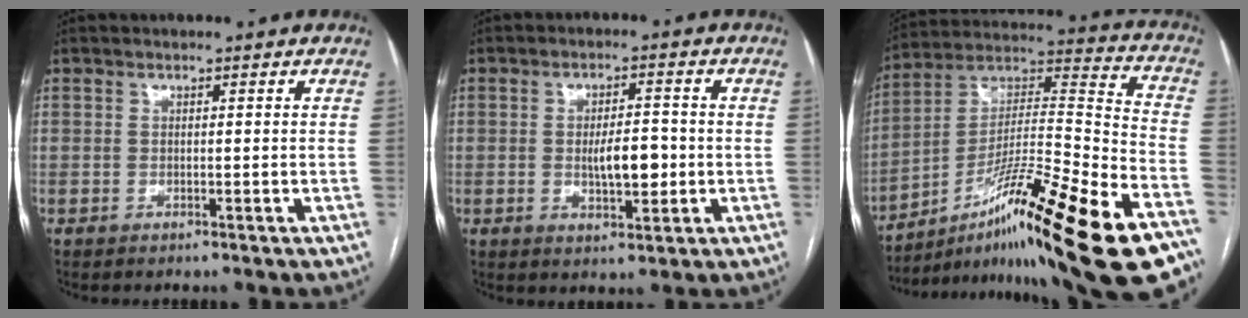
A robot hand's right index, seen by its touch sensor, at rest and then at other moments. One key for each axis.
{"total": 6.0, "fx": -0.6, "fy": 2.1, "fz": 5.6, "tx": -0.093, "ty": 0.001, "tz": -0.006}
{"total": 29.1, "fx": -18.3, "fy": 1.2, "fz": 22.7, "tx": -0.297, "ty": -0.006, "tz": -0.304}